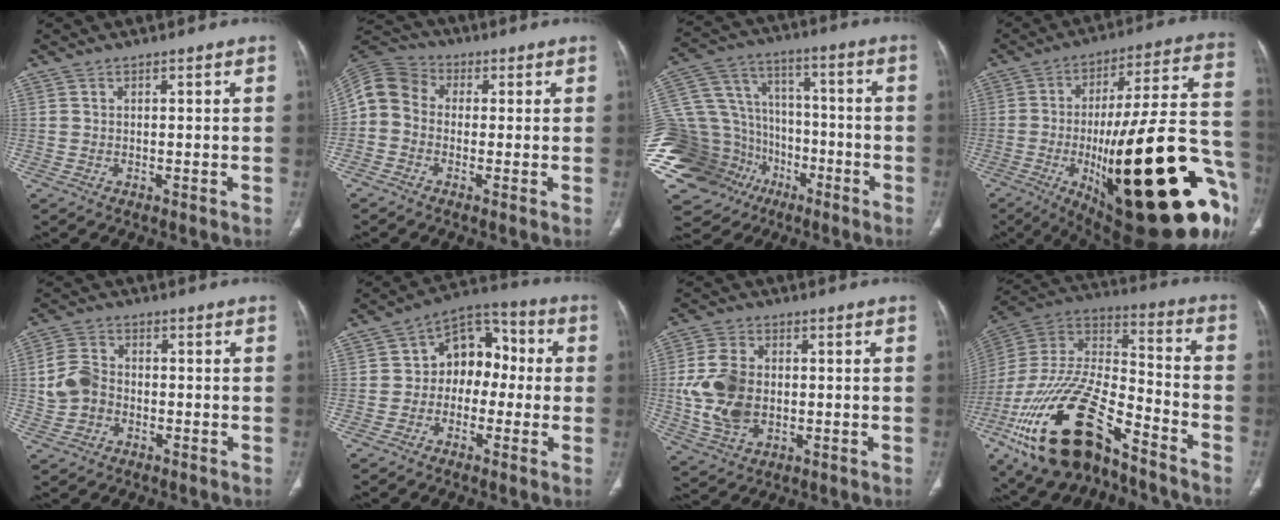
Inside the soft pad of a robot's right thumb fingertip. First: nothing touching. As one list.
[{"total": 7.3, "force": [-0.2, 6.6, 3.1], "torque": [-0.059, 0.027, -0.026]}, {"total": 32.7, "force": [-13.4, 25.3, 15.9], "torque": [-0.395, 0.084, -0.218]}, {"total": 38.3, "force": [-11.8, 11.3, 34.7], "torque": [-0.432, 0.042, -0.166]}, {"total": 6.3, "force": [-1.2, 5.0, 3.6], "torque": [-0.069, 0.020, -0.027]}, {"total": 10.8, "force": [-0.5, 8.1, 7.1], "torque": [-0.059, 0.043, -0.027]}, {"total": 11.3, "force": [-0.7, 7.7, 8.1], "torque": [-0.161, 0.004, -0.010]}, {"total": 27.6, "force": [-15.7, 12.3, 19.0], "torque": [-0.398, 0.047, -0.275]}]